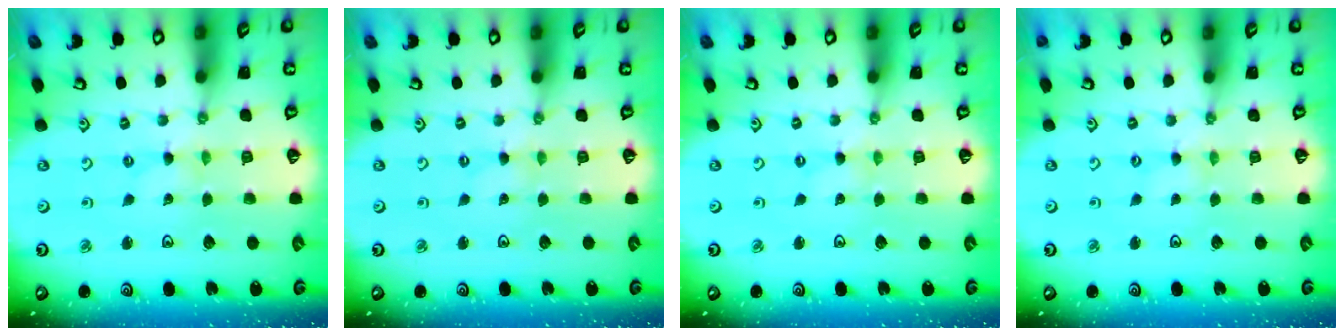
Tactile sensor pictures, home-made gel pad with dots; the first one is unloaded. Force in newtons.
{"total": 0.0}
{"total": 0.0}
{"total": 0.0}